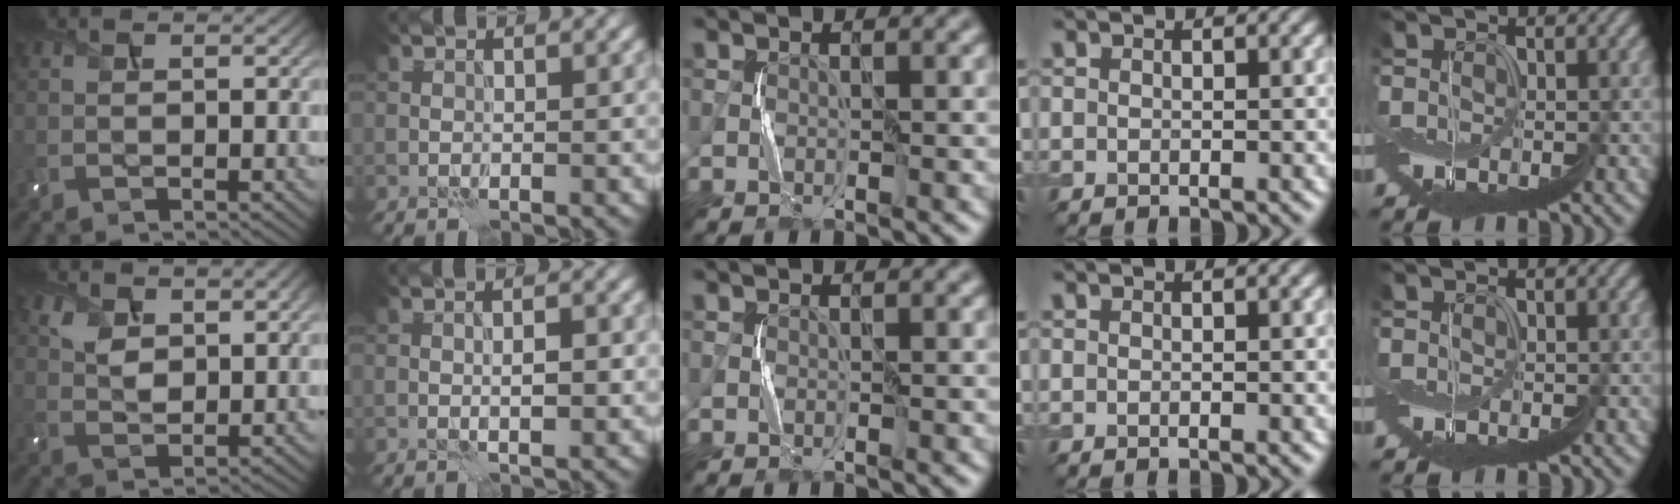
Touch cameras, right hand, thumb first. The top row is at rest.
{"thumb": {"total": 5.6, "force": [3.4, 2.8, 3.4], "torque": [-0.081, -0.005, 0.070]}, "index": {"total": 1.8, "force": [-0.3, 0.5, 1.7], "torque": [-0.029, -0.002, -0.005]}}